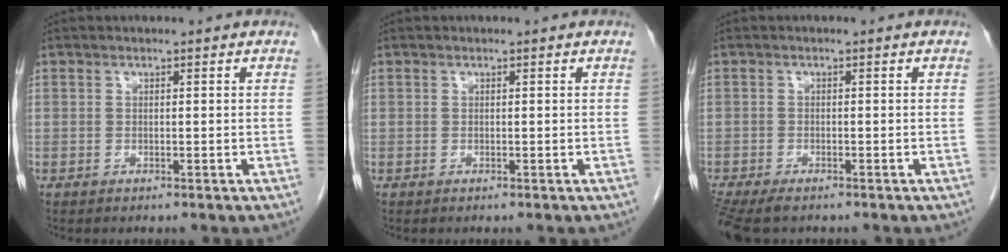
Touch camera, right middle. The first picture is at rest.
{"total": 0.0}
{"total": 6.5, "force": [-5.0, 2.2, 3.5], "torque": [-0.065, -0.014, -0.084]}